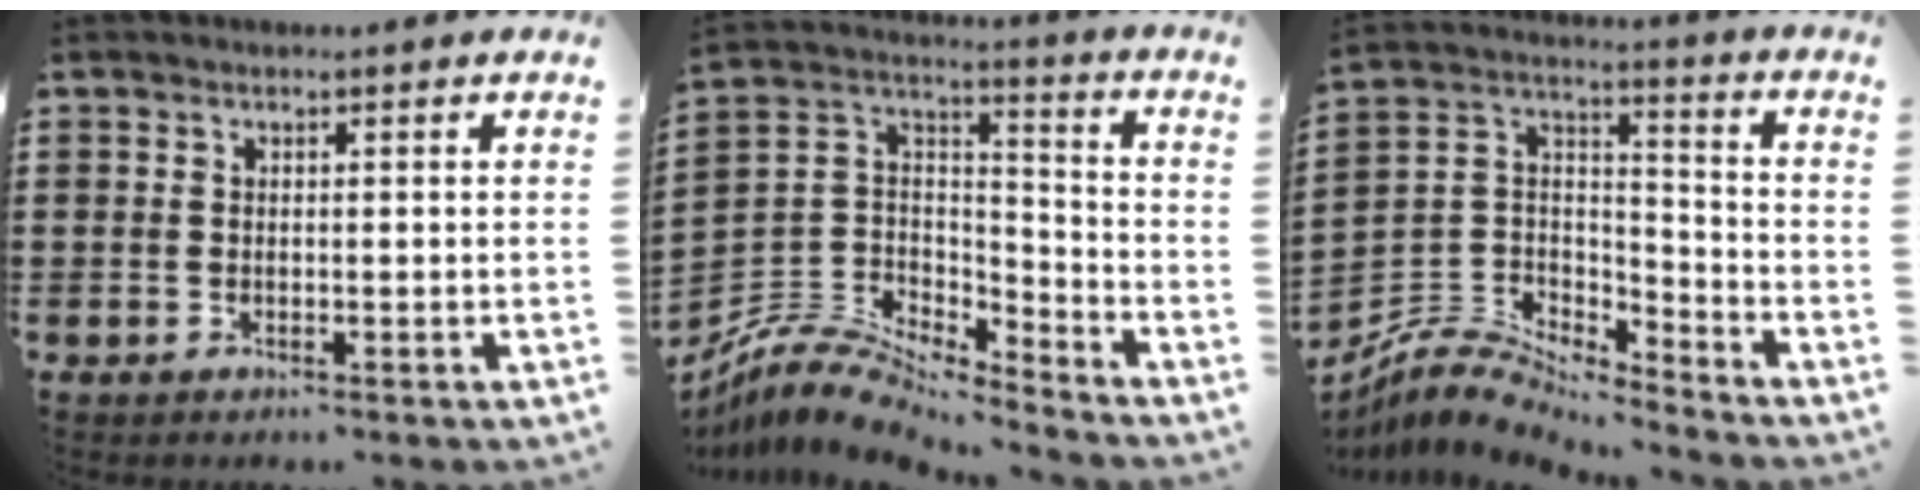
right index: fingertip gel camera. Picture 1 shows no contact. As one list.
[{"total": 8.2, "force": [-7.6, 2.4, 2.0], "torque": [-0.058, 0.003, -0.156]}, {"total": 7.1, "force": [-6.7, 1.9, 1.3], "torque": [-0.045, 0.001, -0.139]}]